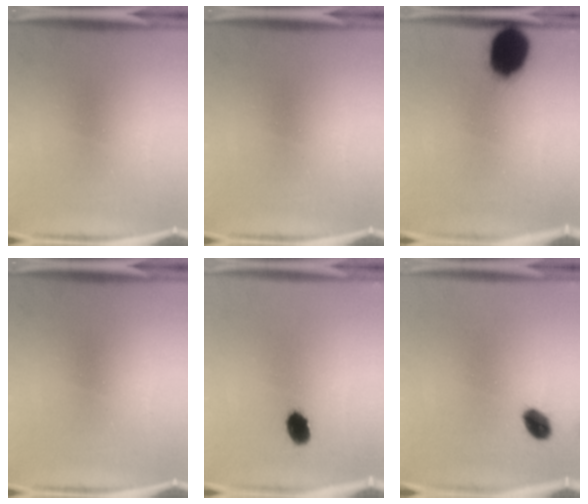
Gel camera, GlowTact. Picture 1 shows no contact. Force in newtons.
{"total": 0.0}
{"total": 13.4}
{"total": 0.0}
{"total": 5.0}
{"total": 4.5}